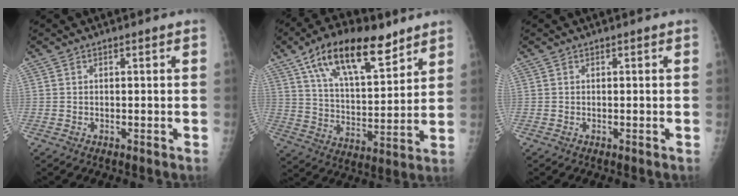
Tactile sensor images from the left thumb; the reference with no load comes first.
{"total": 18.8, "force": [11.3, 7.8, 12.9], "torque": [-0.189, -0.042, 0.199]}
{"total": 0.0}